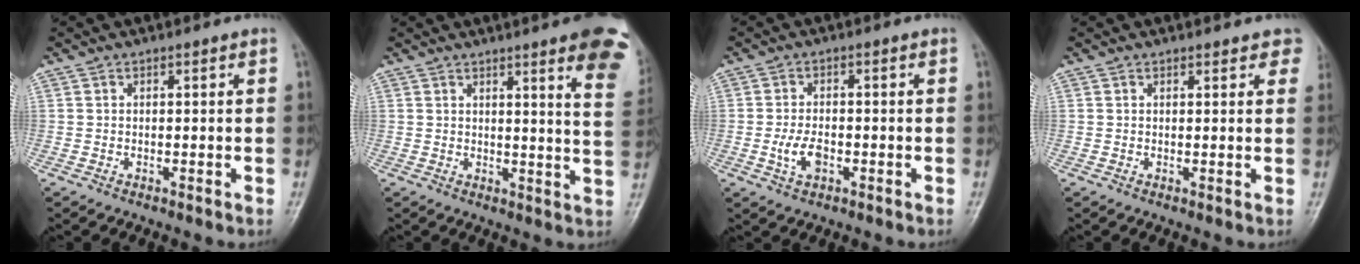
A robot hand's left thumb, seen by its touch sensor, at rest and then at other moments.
{"total": 13.2, "force": [7.9, 1.6, 10.5], "torque": [-0.106, -0.035, 0.077]}
{"total": 4.3, "force": [-1.2, 2.4, 3.3], "torque": [-0.064, 0.004, -0.022]}
{"total": 3.9, "force": [3.1, 1.7, 1.5], "torque": [0.017, -0.006, 0.025]}